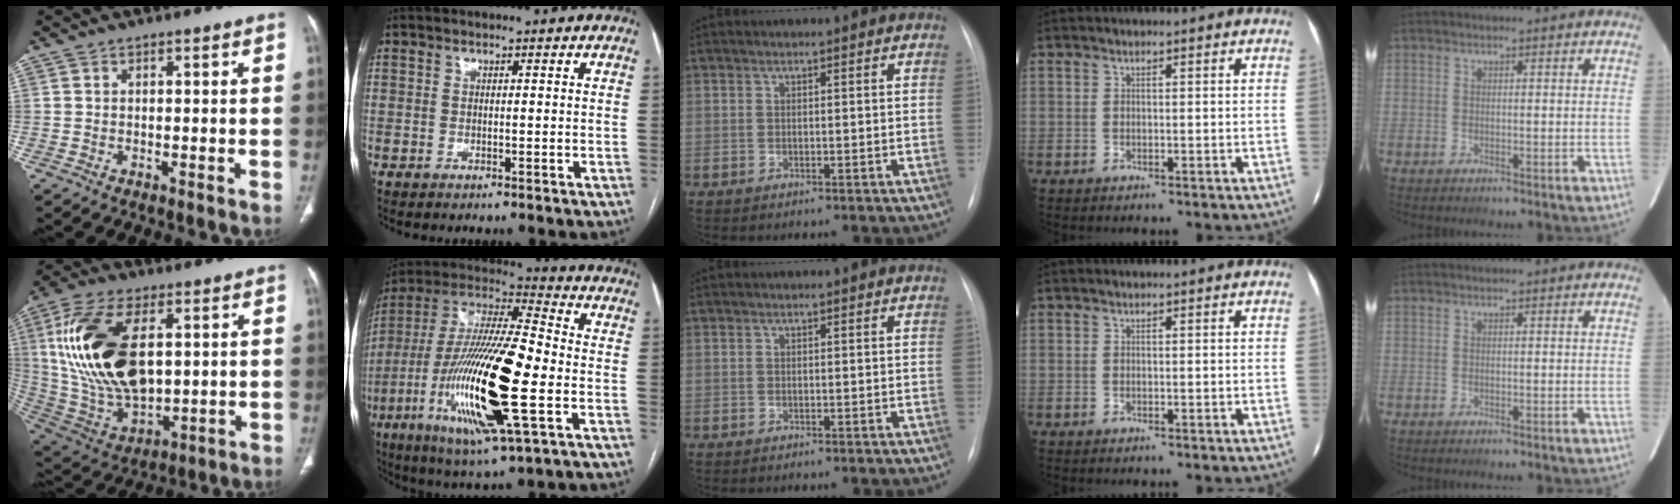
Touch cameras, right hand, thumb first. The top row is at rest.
{"thumb": {"total": 23.0, "force": [4.4, 12.4, 18.9], "torque": [-0.374, -0.016, 0.091]}, "index": {"total": 25.4, "force": [-6.1, 4.1, 24.3], "torque": [-0.500, -0.031, -0.112]}}